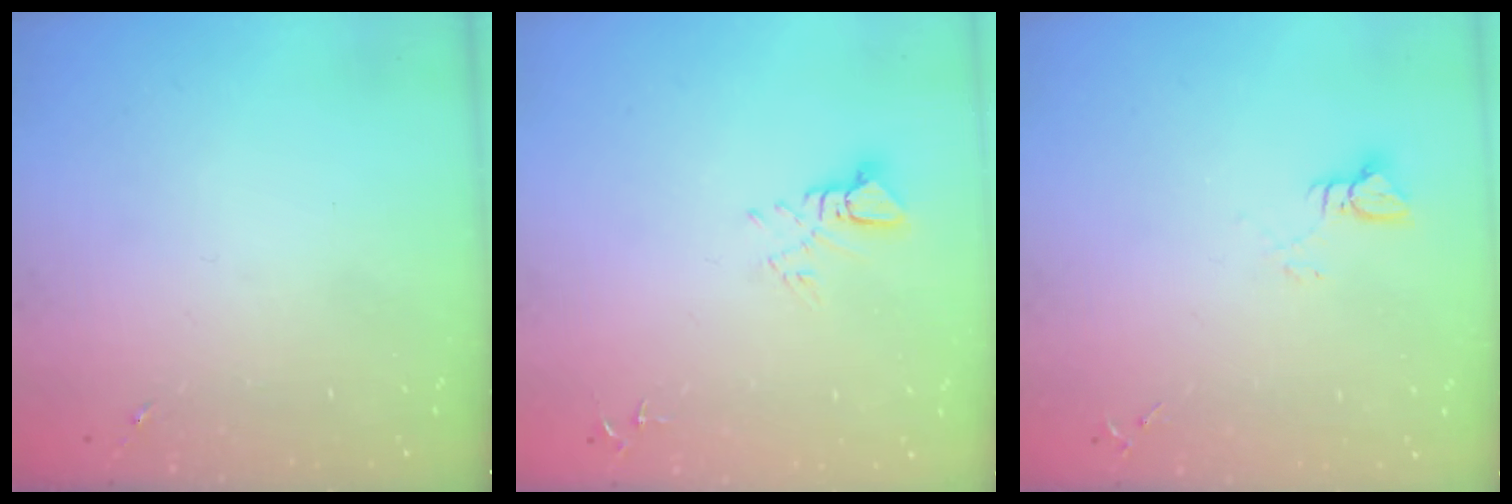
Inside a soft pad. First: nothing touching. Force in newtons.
{"total": 5.0, "press": 5.0, "slide": 0.2}
{"total": 3.8, "press": 3.8, "slide": 0.5}